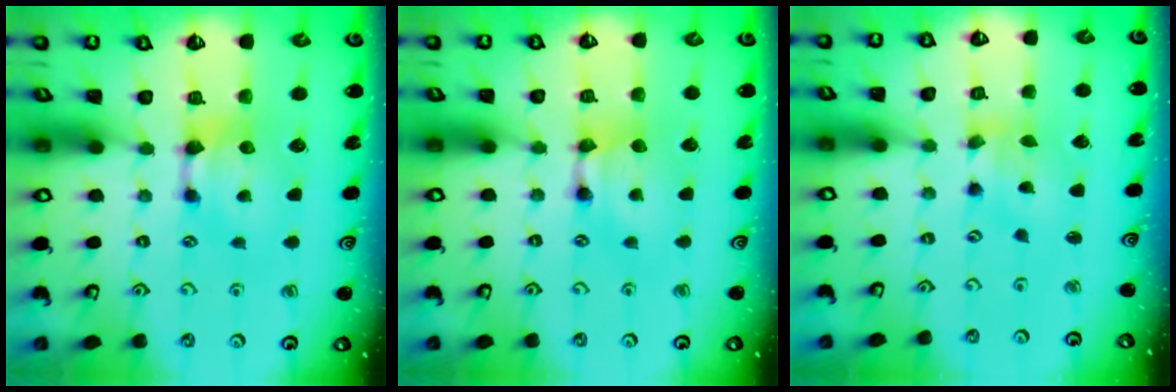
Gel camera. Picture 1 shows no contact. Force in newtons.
{"total": 1.7, "press": 1.7, "slide": 0.1}
{"total": 1.3, "press": 0.1, "slide": 1.3}